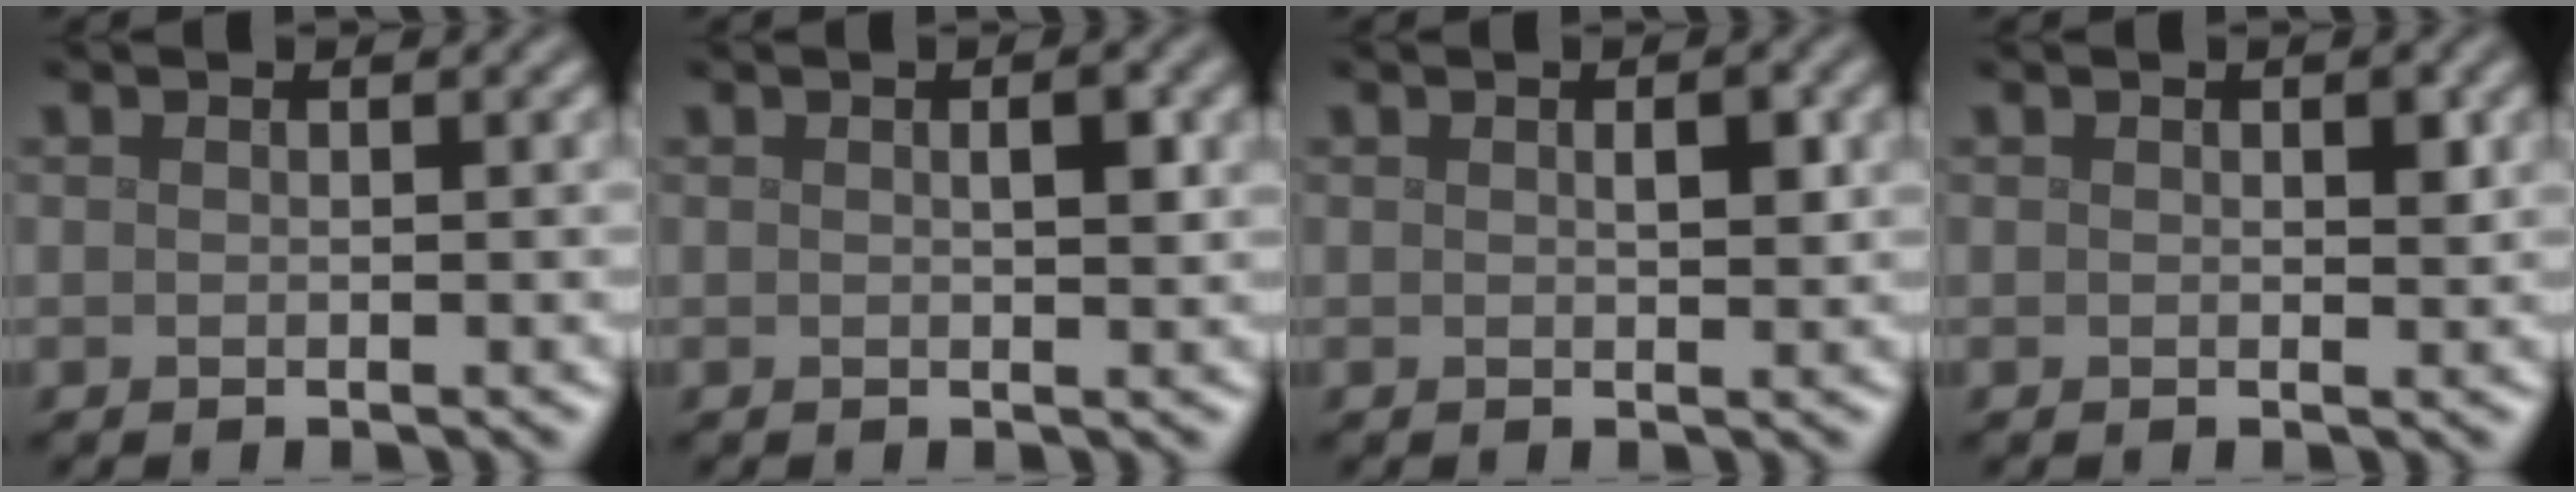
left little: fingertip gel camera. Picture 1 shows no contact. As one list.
[{"total": 1.9, "force": [0.5, 0.4, 1.8], "torque": [-0.024, 0.001, 0.008]}, {"total": 1.7, "force": [0.5, 0.5, 1.5], "torque": [-0.023, -0.001, 0.009]}, {"total": 1.1, "force": [0.3, 0.5, 0.9], "torque": [-0.009, -0.003, 0.004]}]